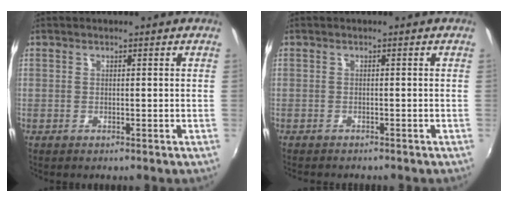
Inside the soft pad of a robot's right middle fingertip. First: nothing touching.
{"total": 2.4, "force": [-2.2, 0.5, 0.7], "torque": [-0.021, -0.014, -0.034]}